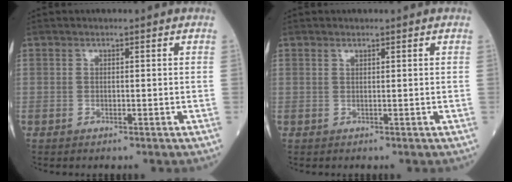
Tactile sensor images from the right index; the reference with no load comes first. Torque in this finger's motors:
{"motor_torque": [-0.20, 0.05, -0.01, -0.01]}